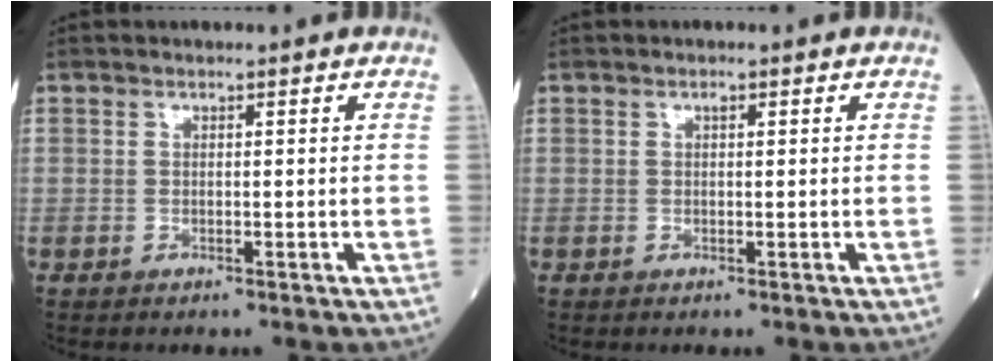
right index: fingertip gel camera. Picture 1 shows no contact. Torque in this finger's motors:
{"motor_torque": [0.15, 0.01, 0.09, 0.01]}